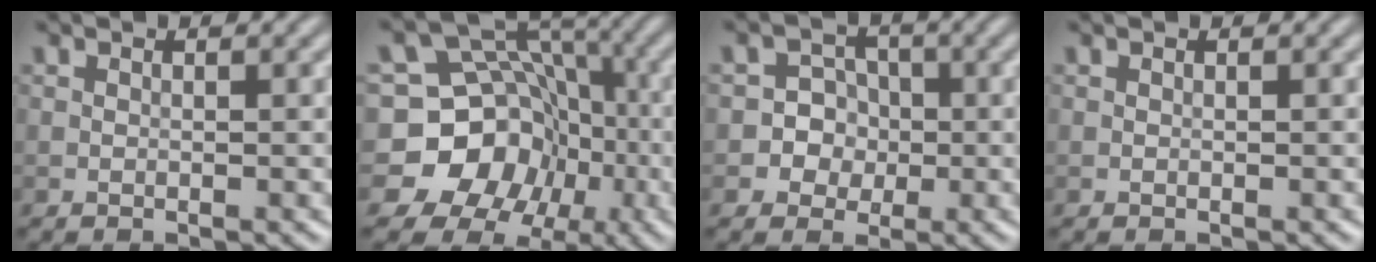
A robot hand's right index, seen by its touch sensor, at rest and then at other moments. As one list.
[{"total": 12.9, "force": [-3.9, 11.7, 3.9], "torque": [-0.066, 0.005, -0.088]}, {"total": 3.4, "force": [-0.7, 3.3, 0.7], "torque": [0.010, 0.013, -0.029]}, {"total": 0.0}]